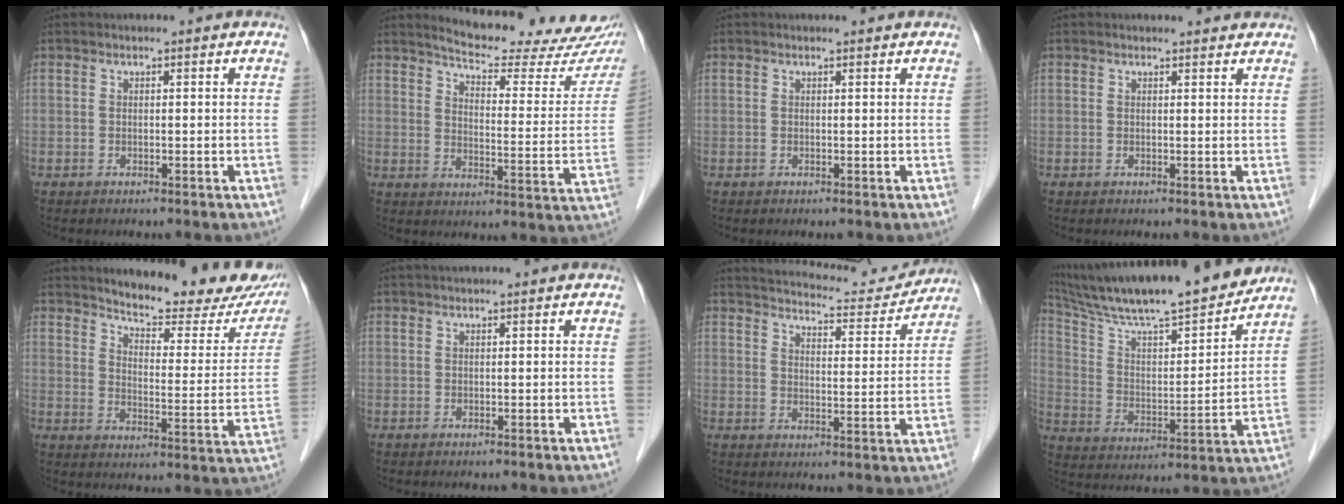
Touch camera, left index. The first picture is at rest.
{"total": 20.7, "force": [18.6, 3.6, 8.2], "torque": [-0.103, -0.058, 0.220]}
{"total": 1.0, "force": [1.0, 0.1, 0.1], "torque": [-0.010, 0.005, 0.011]}
{"total": 2.6, "force": [2.5, 0.5, 0.2], "torque": [-0.009, 0.003, 0.023]}
{"total": 19.7, "force": [17.8, 4.3, 7.5], "torque": [-0.086, -0.051, 0.213]}
{"total": 2.0, "force": [1.7, 0.1, 1.0], "torque": [-0.007, 0.025, 0.027]}
{"total": 13.7, "force": [13.2, 2.1, 3.1], "torque": [-0.042, -0.004, 0.169]}
{"total": 21.4, "force": [18.6, 1.7, 10.4], "torque": [-0.182, 0.004, 0.301]}